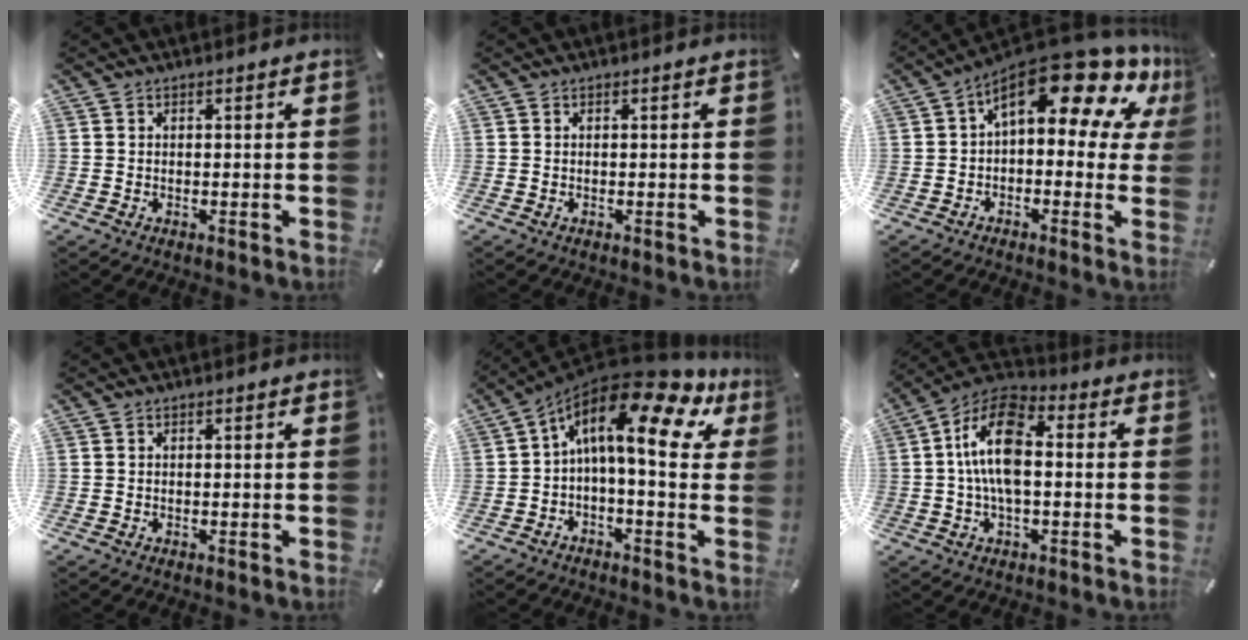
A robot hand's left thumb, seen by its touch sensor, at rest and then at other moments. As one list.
[{"total": 0.0}, {"total": 18.3, "force": [9.5, 7.4, 13.7], "torque": [-0.209, -0.082, 0.156]}, {"total": 0.0}, {"total": 16.6, "force": [5.6, 6.4, 14.3], "torque": [-0.251, -0.053, 0.080]}, {"total": 12.9, "force": [0.2, 6.6, 11.1], "torque": [-0.233, 0.005, 0.004]}]